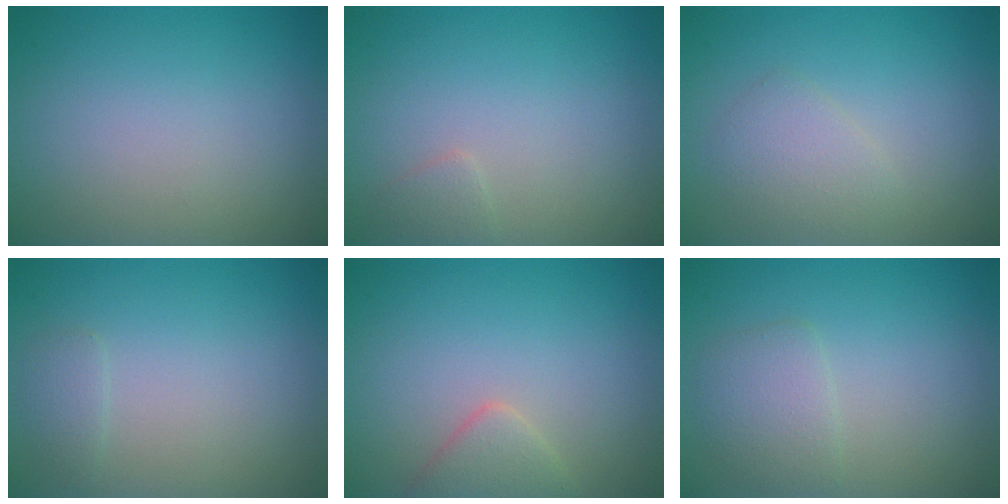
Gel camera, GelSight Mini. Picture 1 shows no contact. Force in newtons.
{"total": 0.9, "press": 0.9, "slide": 0.1}
{"total": 2.1, "press": 2.1, "slide": 0.1}
{"total": 1.0, "press": 1.0, "slide": 0.1}
{"total": 2.2, "press": 2.2, "slide": 0.2}
{"total": 2.4, "press": 2.4, "slide": 0.0}